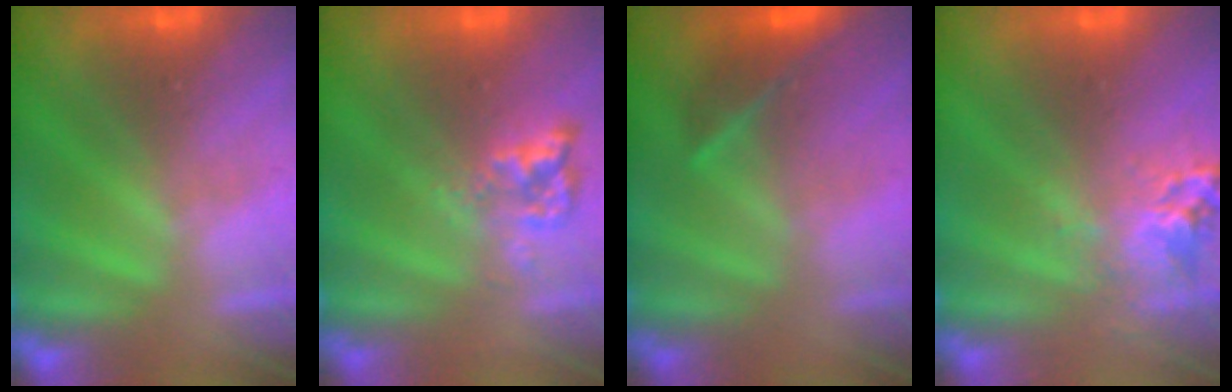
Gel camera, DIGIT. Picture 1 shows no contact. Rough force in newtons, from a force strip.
{"total": 2.4}
{"total": 2.4}
{"total": 2.7}